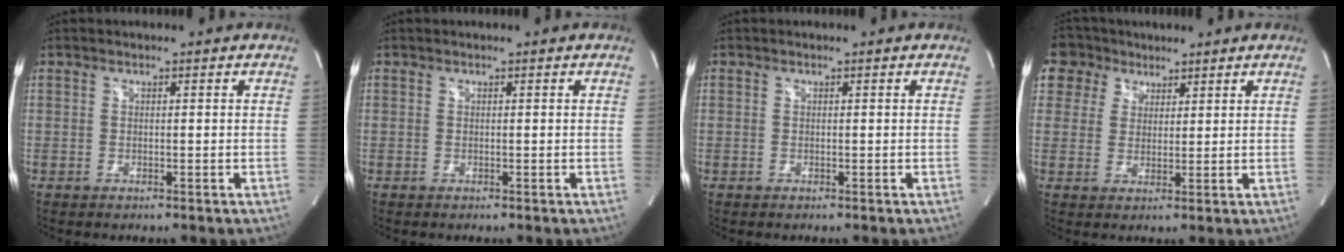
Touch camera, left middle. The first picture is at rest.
{"total": 0.0}
{"total": 0.0}
{"total": 7.5, "force": [4.6, 6.0, 0.3], "torque": [-0.009, 0.024, 0.090]}